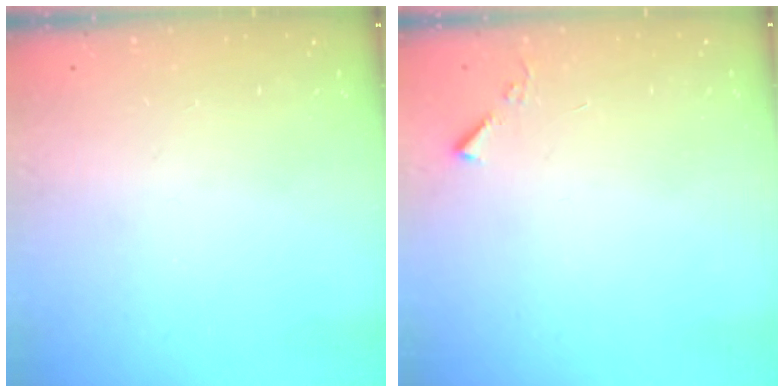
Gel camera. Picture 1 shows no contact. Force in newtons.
{"total": 3.2, "press": 3.2, "slide": 0.5}